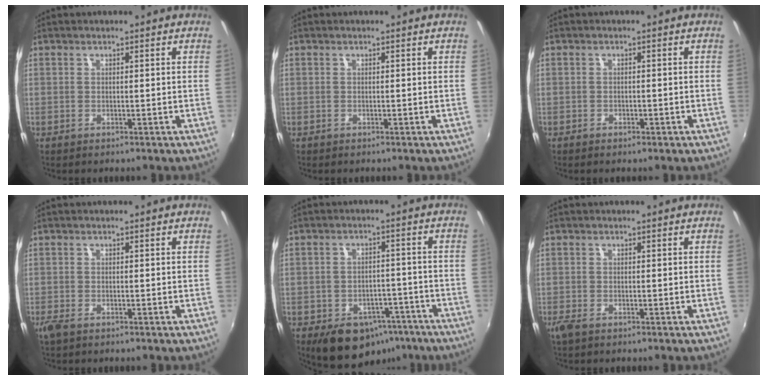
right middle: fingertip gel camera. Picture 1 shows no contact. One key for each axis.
{"total": 0.0}
{"total": 1.7, "fx": -1.1, "fy": 0.9, "fz": 0.9, "tx": -0.017, "ty": -0.003, "tz": -0.016}
{"total": 2.1, "fx": -1.4, "fy": 0.9, "fz": 1.2, "tx": -0.026, "ty": -0.008, "tz": -0.027}
{"total": 12.0, "fx": -7.5, "fy": 7.8, "fz": 5.3, "tx": -0.098, "ty": 0.021, "tz": -0.081}
{"total": 2.1, "fx": -1.4, "fy": 0.9, "fz": 1.3, "tx": -0.027, "ty": -0.008, "tz": -0.027}